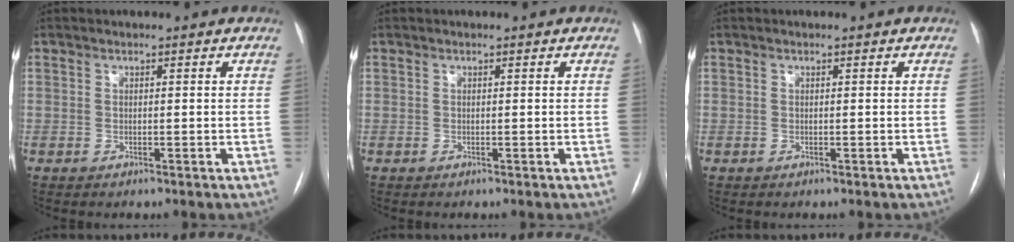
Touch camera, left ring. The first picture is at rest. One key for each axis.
{"total": 0.0}
{"total": 0.0}